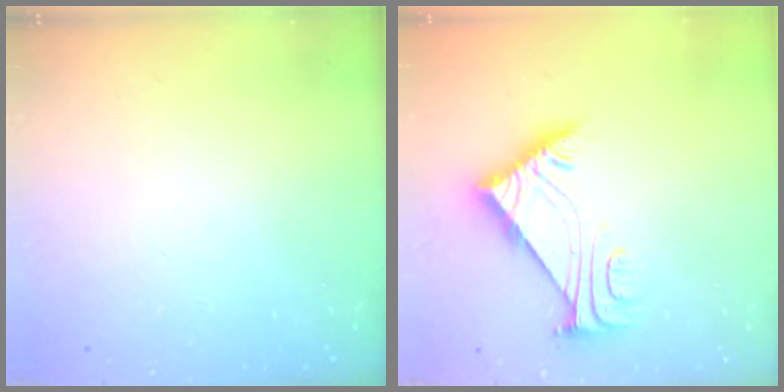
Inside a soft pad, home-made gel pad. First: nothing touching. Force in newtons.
{"total": 7.6, "press": 7.6, "slide": 0.7}